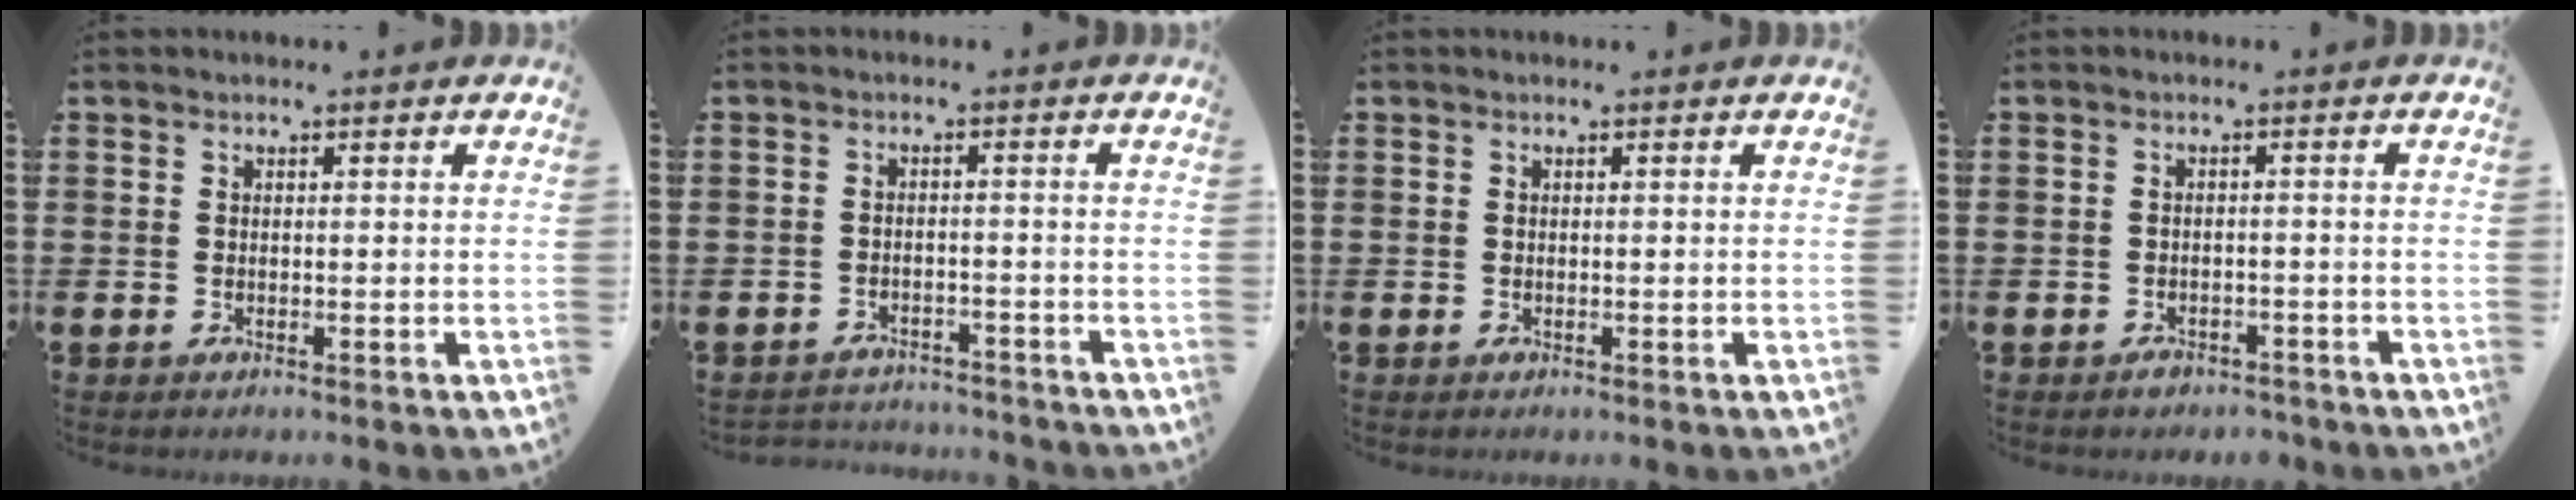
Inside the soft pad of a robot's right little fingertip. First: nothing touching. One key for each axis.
{"total": 2.3, "fx": -2.3, "fy": 0.1, "fz": -0.3, "tx": -0.003, "ty": 0.001, "tz": -0.052}
{"total": 0.0}
{"total": 1.4, "fx": -1.4, "fy": 0.4, "fz": 0.0, "tx": -0.004, "ty": 0.003, "tz": -0.031}